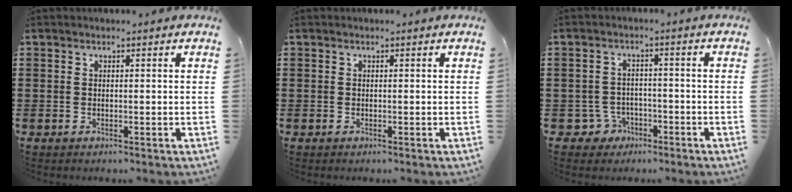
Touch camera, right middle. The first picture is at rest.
{"total": 0.0}
{"total": 3.8, "force": [-2.4, 2.7, 0.9], "torque": [-0.033, 0.003, -0.053]}